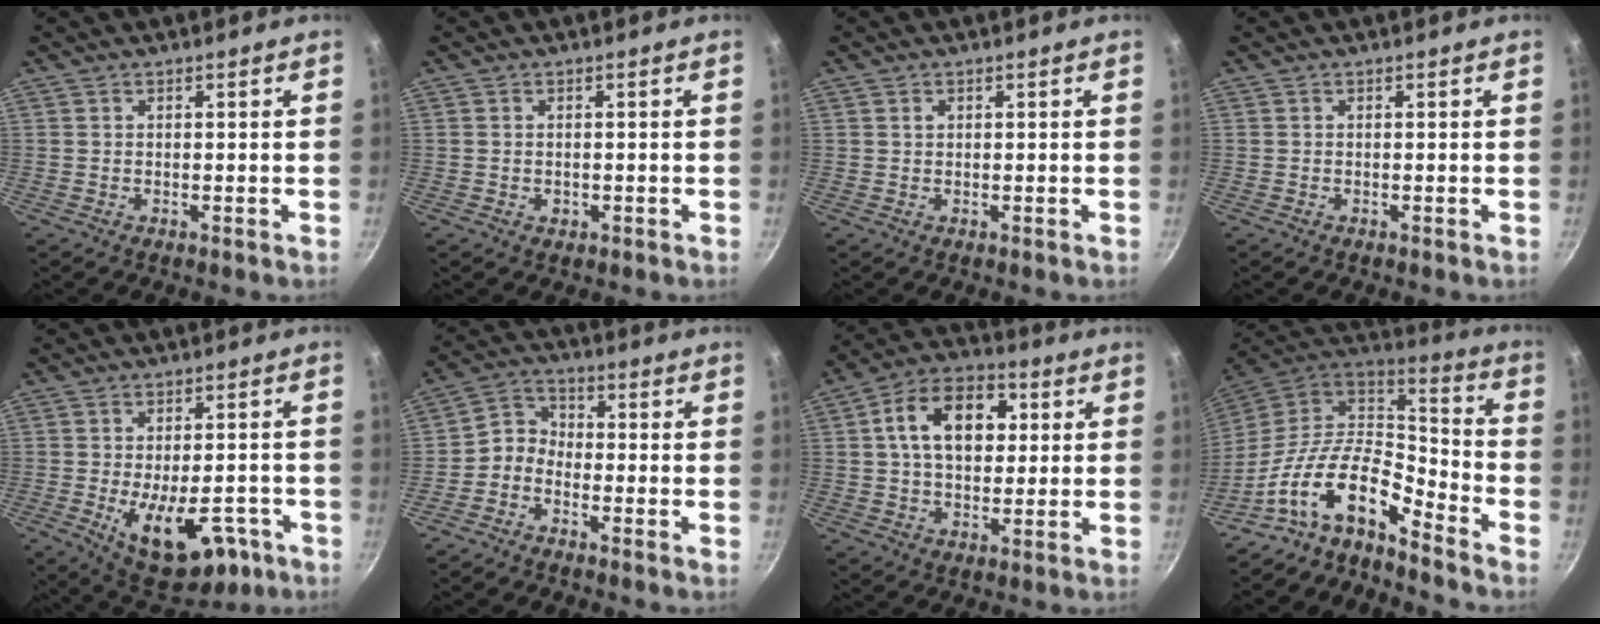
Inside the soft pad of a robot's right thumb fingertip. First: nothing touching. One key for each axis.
{"total": 1.0, "fx": -0.1, "fy": 0.8, "fz": 0.6, "tx": -0.005, "ty": -0.001, "tz": -0.002}
{"total": 0.8, "fx": 0.4, "fy": 0.6, "fz": 0.4, "tx": -0.005, "ty": 0.002, "tz": 0.007}
{"total": 0.0}
{"total": 15.2, "fx": -5.4, "fy": 8.0, "fz": 11.7, "tx": -0.126, "ty": 0.006, "tz": -0.059}
{"total": 4.7, "fx": -2.5, "fy": 3.4, "fz": 2.0, "tx": -0.024, "ty": 0.043, "tz": -0.067}
{"total": 14.3, "fx": 2.9, "fy": 9.6, "fz": 10.1, "tx": -0.131, "ty": 0.017, "tz": 0.032}
{"total": 15.9, "fx": -9.7, "fy": 6.5, "fz": 10.8, "tx": -0.178, "ty": 0.068, "tz": -0.200}